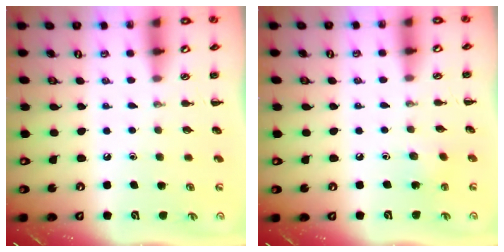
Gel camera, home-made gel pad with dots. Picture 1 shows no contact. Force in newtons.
{"total": 2.6, "press": 2.5, "slide": 0.7}